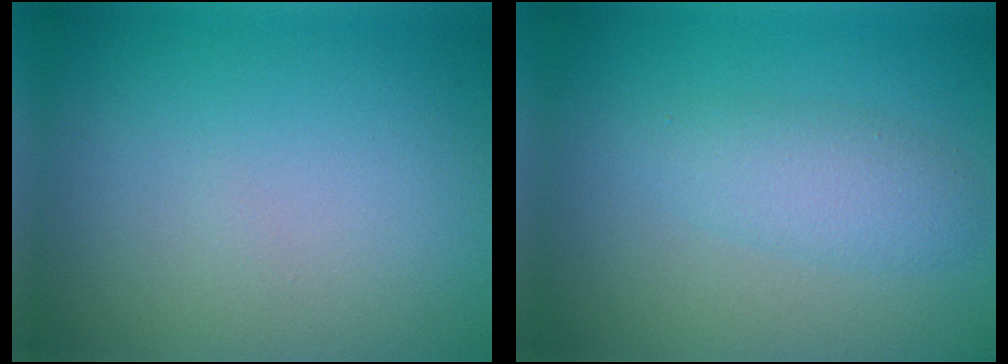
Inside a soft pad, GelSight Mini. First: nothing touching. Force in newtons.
{"total": 2.6, "press": 2.6, "slide": 0.1}